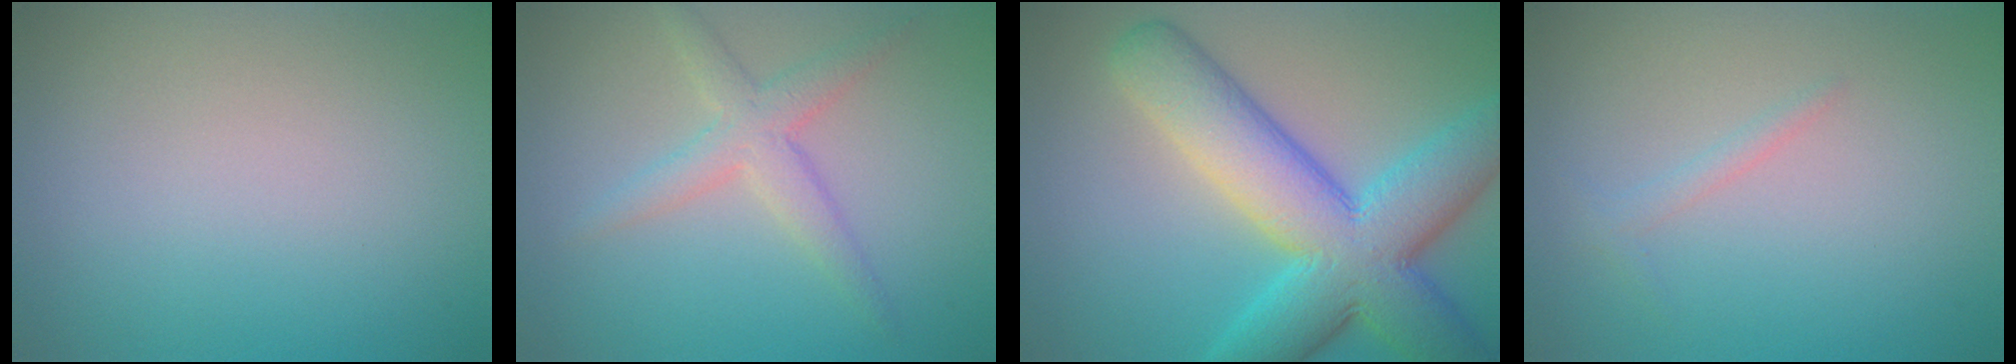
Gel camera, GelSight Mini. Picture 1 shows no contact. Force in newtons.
{"total": 3.1, "press": 3.1, "slide": 0.2}
{"total": 11.3, "press": 11.3, "slide": 0.2}
{"total": 1.0, "press": 1.0, "slide": 0.1}